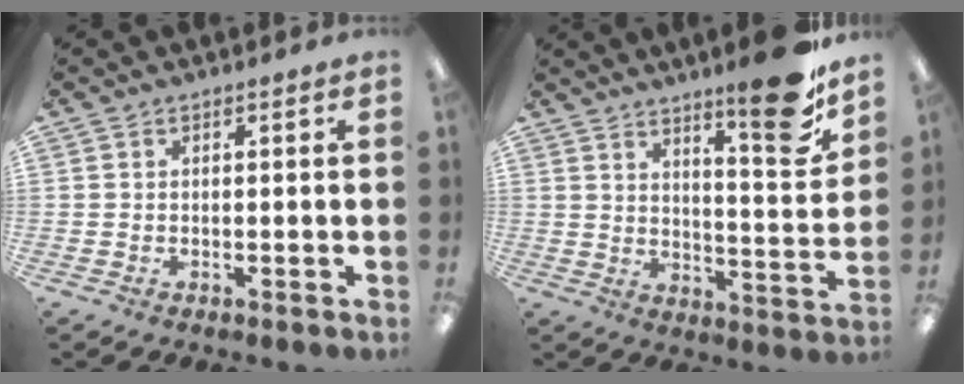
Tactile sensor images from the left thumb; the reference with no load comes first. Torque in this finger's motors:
{"motor_torque": [0.98, -0.33, 1.51, -1.23, 0.07]}